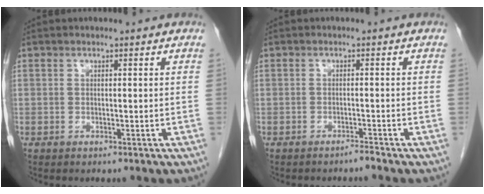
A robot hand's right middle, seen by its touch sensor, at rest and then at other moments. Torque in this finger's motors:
{"motor_torque": [0.31, -0.08, 0.00, -0.01]}